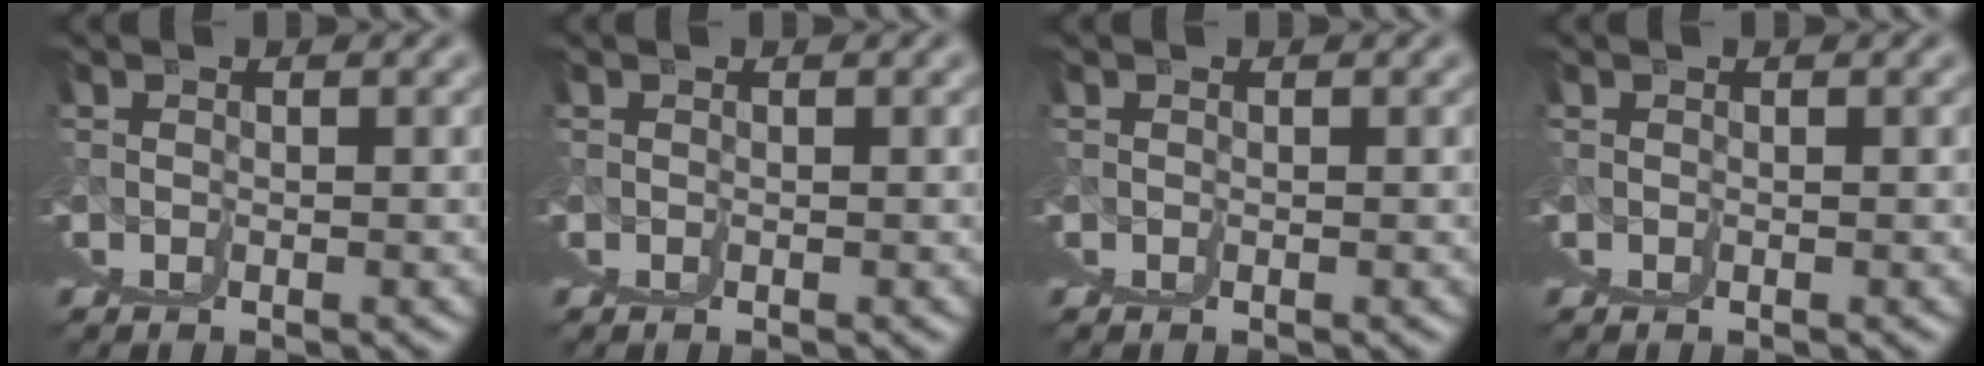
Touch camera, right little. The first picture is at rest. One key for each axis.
{"total": 0.0}
{"total": 0.0}
{"total": 0.0}